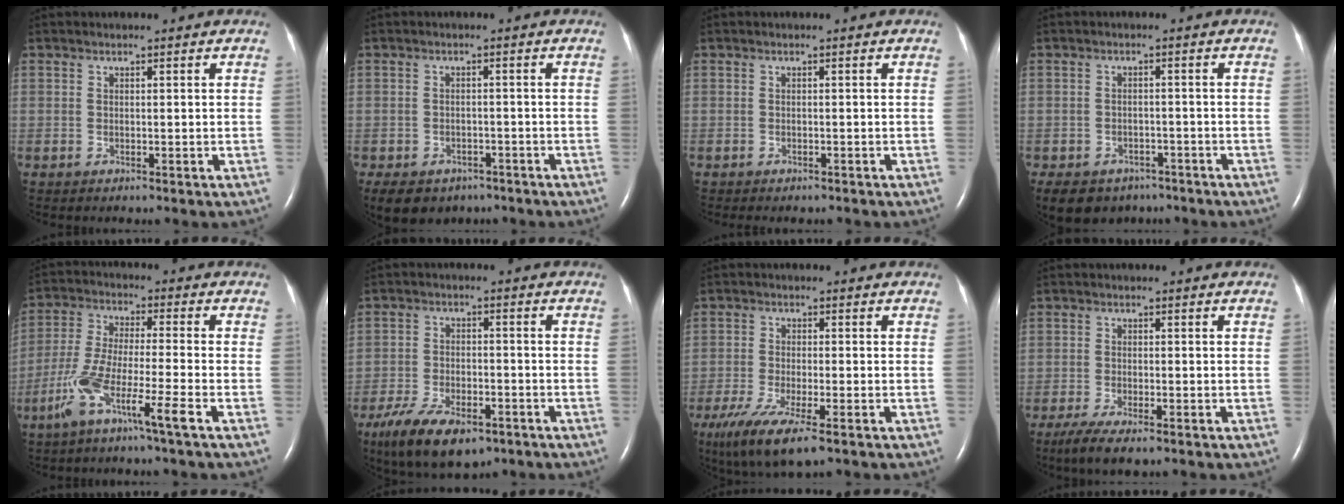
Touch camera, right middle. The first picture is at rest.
{"total": 14.2, "force": [-8.5, 10.1, 5.2], "torque": [-0.156, -0.009, -0.101]}
{"total": 2.8, "force": [-2.4, 1.0, 1.1], "torque": [-0.016, -0.005, -0.022]}
{"total": 11.3, "force": [-7.5, 7.8, 3.5], "torque": [-0.093, -0.008, -0.092]}
{"total": 9.2, "force": [-5.1, -0.5, 7.6], "torque": [-0.159, -0.010, -0.102]}
{"total": 11.2, "force": [-7.2, 4.6, 7.2], "torque": [-0.133, -0.013, -0.118]}
{"total": 9.4, "force": [-5.9, 1.7, 7.2], "torque": [-0.138, -0.028, -0.098]}
{"total": 5.6, "force": [-3.8, 1.2, 3.9], "torque": [-0.077, -0.016, -0.059]}